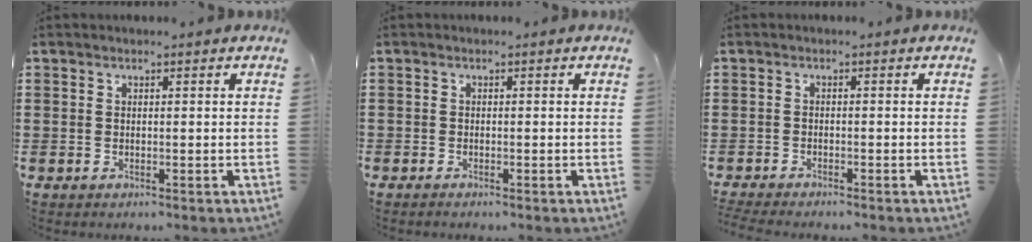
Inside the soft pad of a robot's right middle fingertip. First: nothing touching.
{"total": 0.6, "force": [-0.6, 0.2, 0.1], "torque": [-0.002, 0.001, -0.012]}
{"total": 1.5, "force": [-1.5, 0.0, 0.2], "torque": [-0.013, -0.003, -0.033]}